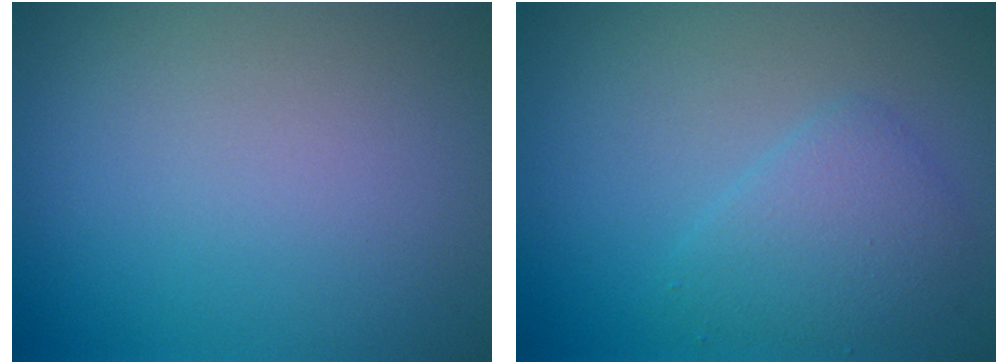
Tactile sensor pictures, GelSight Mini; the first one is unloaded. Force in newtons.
{"total": 2.6, "press": 2.6, "slide": 0.1}